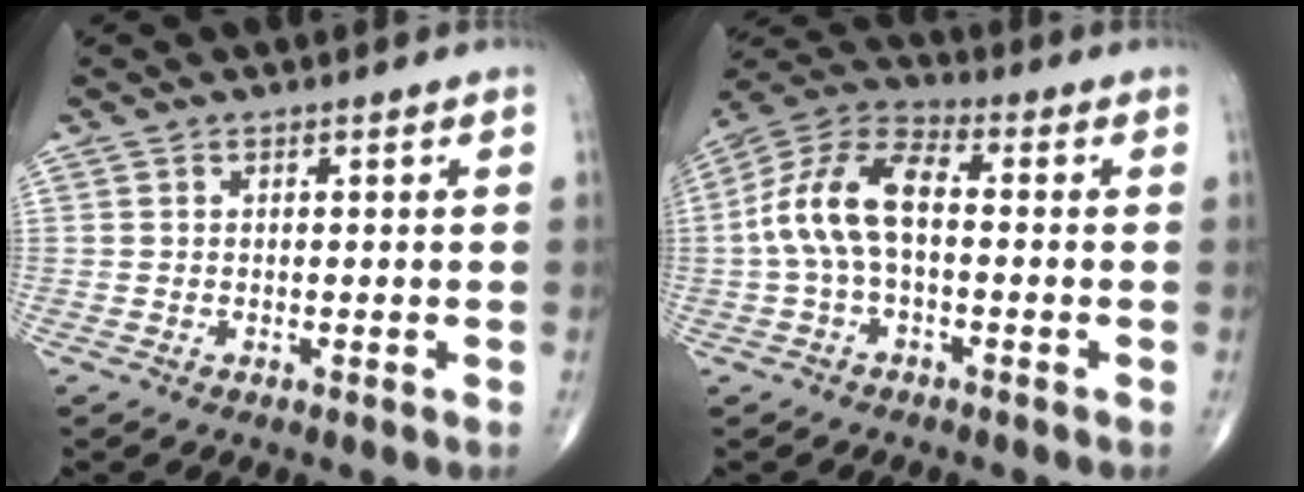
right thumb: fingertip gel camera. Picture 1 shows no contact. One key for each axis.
{"total": 12.2, "fx": -0.4, "fy": 6.4, "fz": 10.4, "tx": -0.213, "ty": 0.040, "tz": -0.018}